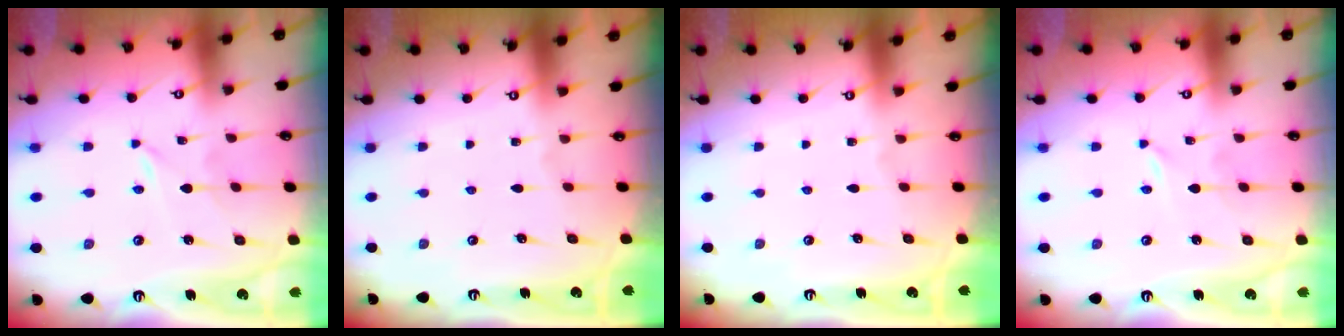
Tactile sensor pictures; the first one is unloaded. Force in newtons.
{"total": 0.0}
{"total": 0.0}
{"total": 0.0}